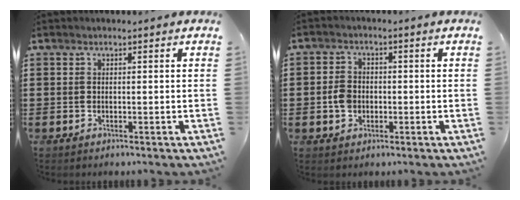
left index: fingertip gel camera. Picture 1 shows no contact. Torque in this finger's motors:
{"motor_torque": [0.73, 0.57, 0.32, 0.06]}